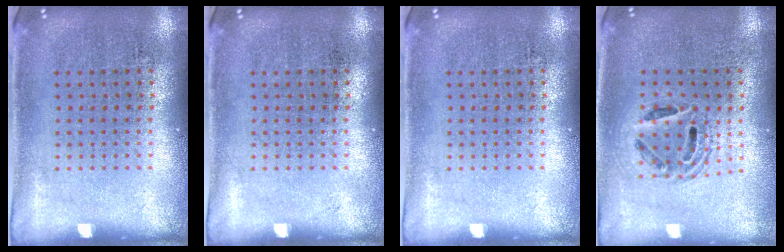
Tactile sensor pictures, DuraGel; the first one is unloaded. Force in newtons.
{"total": 0.0}
{"total": 0.0}
{"total": 1.5, "press": 1.3, "slide": 0.8}